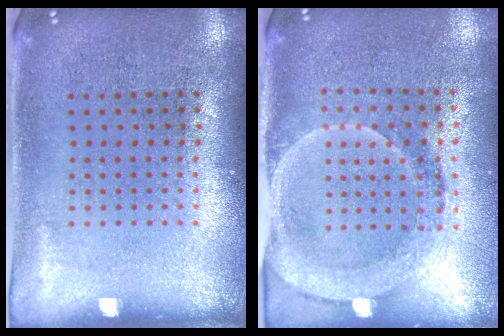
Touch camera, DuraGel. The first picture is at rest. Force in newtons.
{"total": 1.8, "press": 1.6, "slide": 0.8}